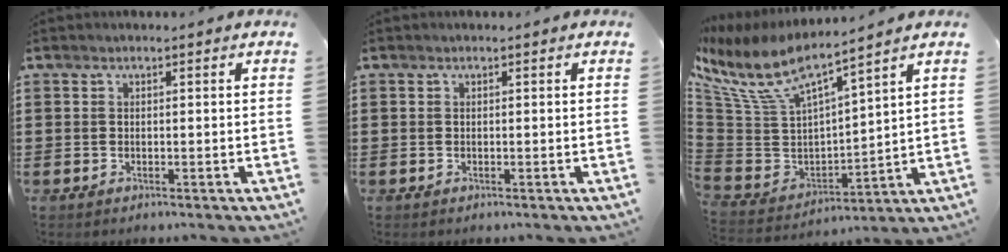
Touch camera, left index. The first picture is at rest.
{"total": 0.0}
{"total": 9.5, "force": [6.9, 2.5, 6.0], "torque": [-0.156, -0.053, 0.117]}